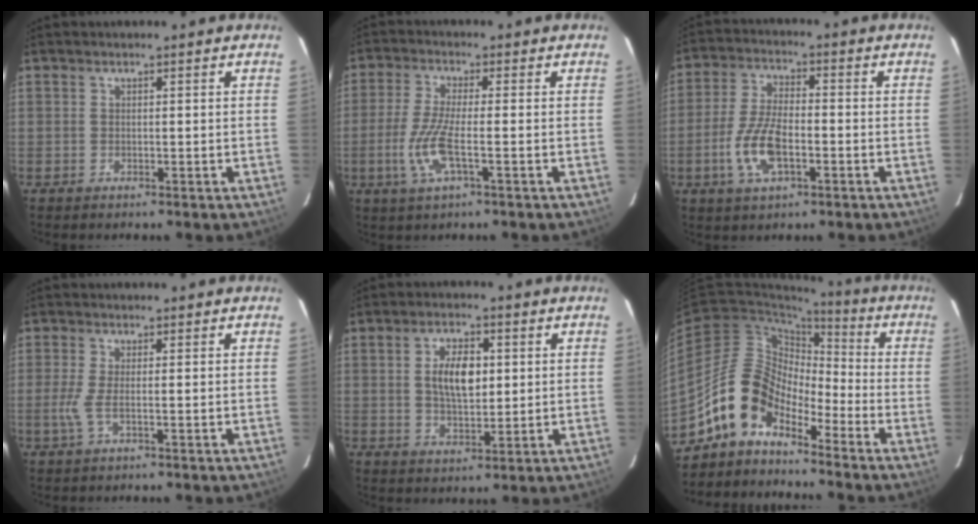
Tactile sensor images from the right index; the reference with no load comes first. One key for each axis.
{"total": 7.7, "fx": -2.4, "fy": 1.1, "fz": 7.3, "tx": -0.161, "ty": -0.009, "tz": -0.047}
{"total": 9.7, "fx": -3.2, "fy": 4.2, "fz": 8.2, "tx": -0.176, "ty": 0.000, "tz": -0.061}
{"total": 3.4, "fx": -0.7, "fy": 0.1, "fz": 3.3, "tx": -0.077, "ty": -0.003, "tz": -0.017}
{"total": 7.6, "fx": 1.3, "fy": 3.7, "fz": 6.5, "tx": -0.117, "ty": 0.007, "tz": 0.026}
{"total": 10.5, "fx": -8.0, "fy": 5.2, "fz": 4.4, "tx": -0.079, "ty": 0.033, "tz": -0.160}